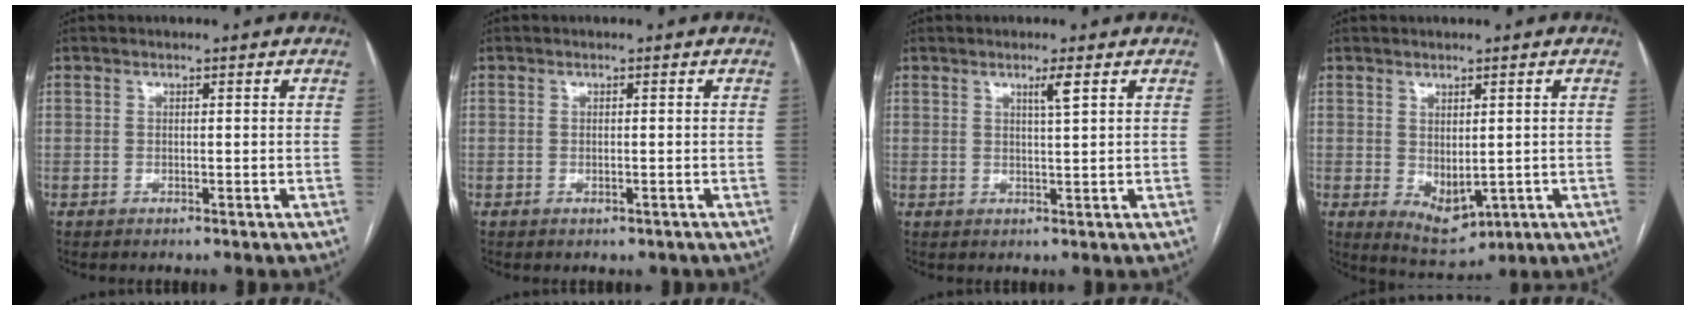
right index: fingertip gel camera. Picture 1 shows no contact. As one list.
[{"total": 0.5, "force": [-0.3, 0.2, 0.4], "torque": [-0.010, -0.002, -0.001]}, {"total": 2.1, "force": [1.2, -0.5, 1.6], "torque": [-0.031, -0.006, 0.022]}, {"total": 5.5, "force": [-0.8, 2.9, 4.7], "torque": [-0.077, -0.012, 0.011]}]